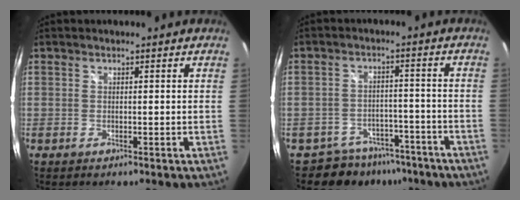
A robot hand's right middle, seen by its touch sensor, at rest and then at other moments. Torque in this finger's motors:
{"motor_torque": [-0.72, -0.18, -0.08, -0.02]}